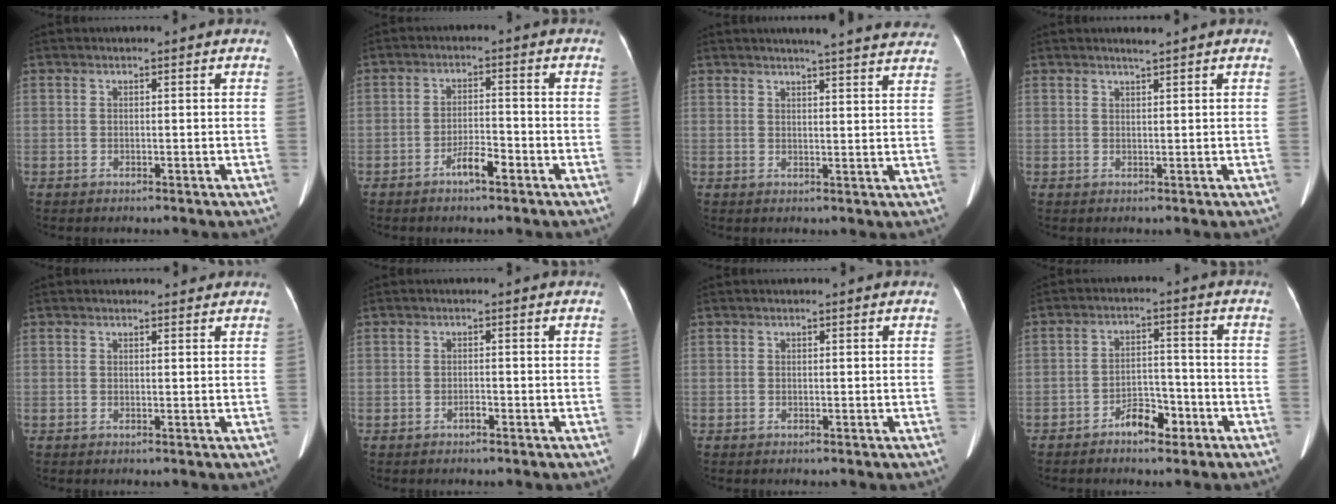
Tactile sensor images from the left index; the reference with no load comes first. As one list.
[{"total": 3.9, "force": [-2.6, 0.8, 2.8], "torque": [-0.054, 0.002, -0.046]}, {"total": 15.0, "force": [13.7, 1.2, 5.9], "torque": [-0.064, -0.009, 0.149]}, {"total": 0.9, "force": [0.8, -0.3, 0.4], "torque": [-0.014, -0.004, 0.018]}, {"total": 1.2, "force": [1.1, 0.4, 0.0], "torque": [-0.007, 0.000, 0.013]}, {"total": 0.9, "force": [-0.7, 0.3, 0.5], "torque": [-0.010, 0.001, -0.010]}, {"total": 0.0}, {"total": 5.2, "force": [-3.4, 2.4, 3.0], "torque": [-0.054, 0.016, -0.053]}]